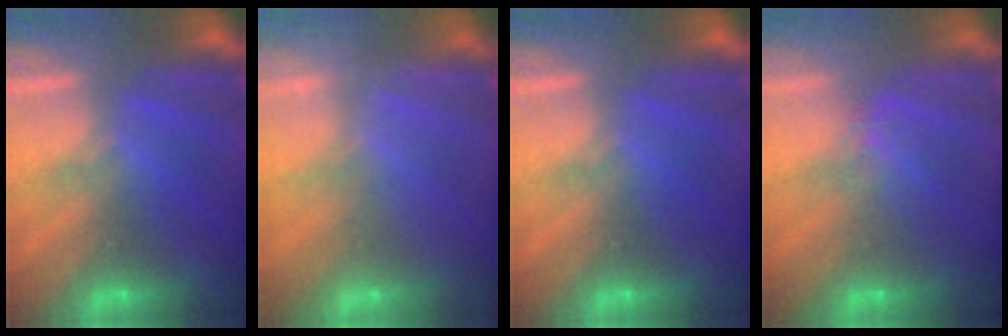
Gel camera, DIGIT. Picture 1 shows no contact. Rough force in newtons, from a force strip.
{"total": 2.4}
{"total": 0.0}
{"total": 1.2}